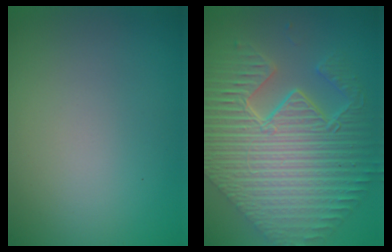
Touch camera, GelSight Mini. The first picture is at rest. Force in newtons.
{"total": 11.7, "press": 7.7, "slide": 8.8}